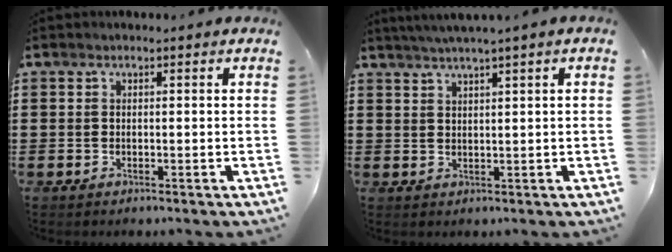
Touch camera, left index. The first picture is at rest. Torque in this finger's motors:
{"motor_torque": [2.14, 0.00, 0.43, 0.06]}